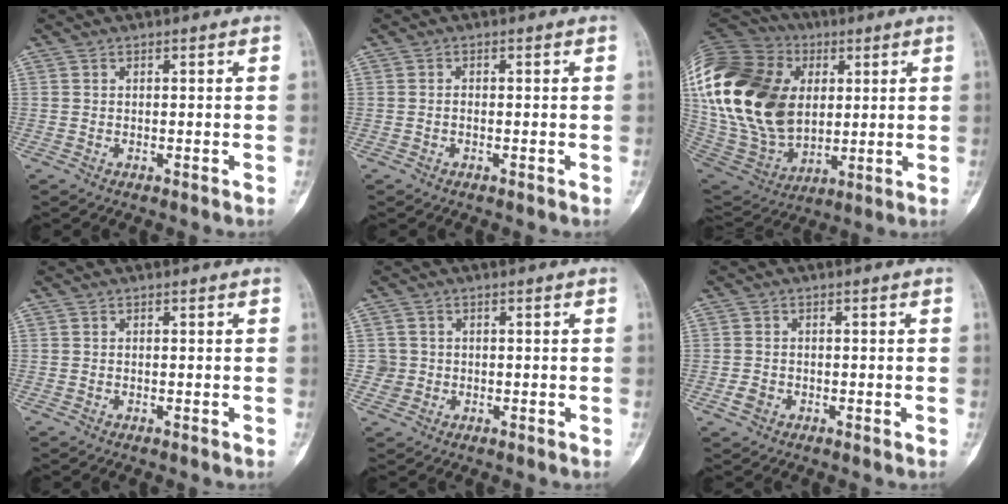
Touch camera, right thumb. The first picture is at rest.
{"total": 0.6, "force": [-0.2, 0.4, 0.5], "torque": [-0.008, 0.001, -0.007]}
{"total": 33.3, "force": [5.6, 22.9, 23.5], "torque": [-0.498, 0.014, 0.117]}
{"total": 0.0}
{"total": 2.5, "force": [-0.1, 2.5, 0.0], "torque": [0.017, 0.008, -0.003]}
{"total": 2.1, "force": [-0.8, 1.6, 1.0], "torque": [-0.016, 0.006, -0.015]}